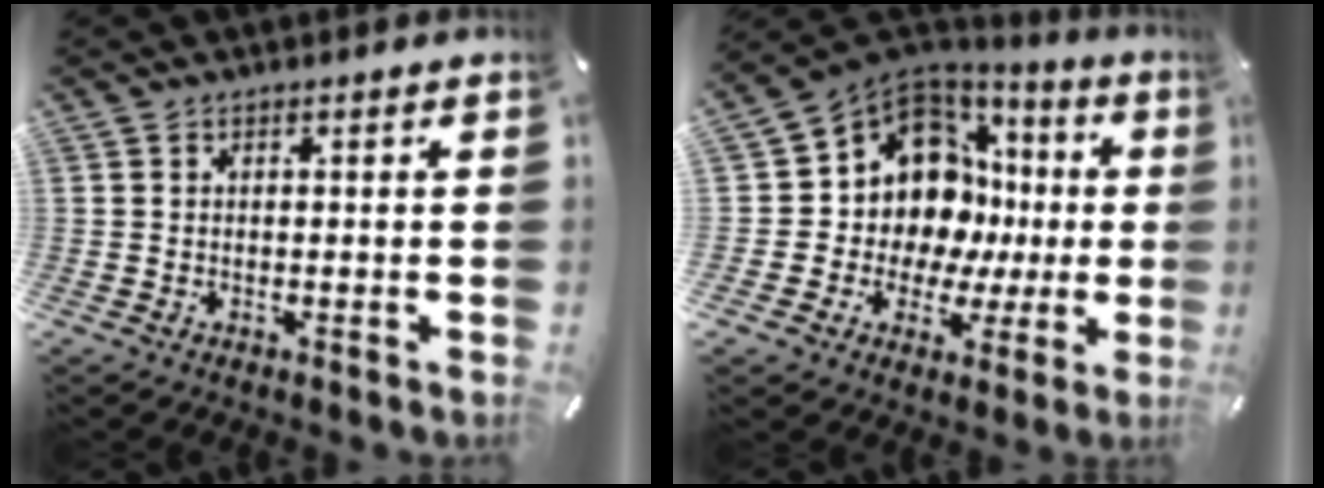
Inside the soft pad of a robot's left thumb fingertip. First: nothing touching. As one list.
[{"total": 12.9, "force": [4.1, 11.0, 5.4], "torque": [-0.111, -0.061, 0.091]}]